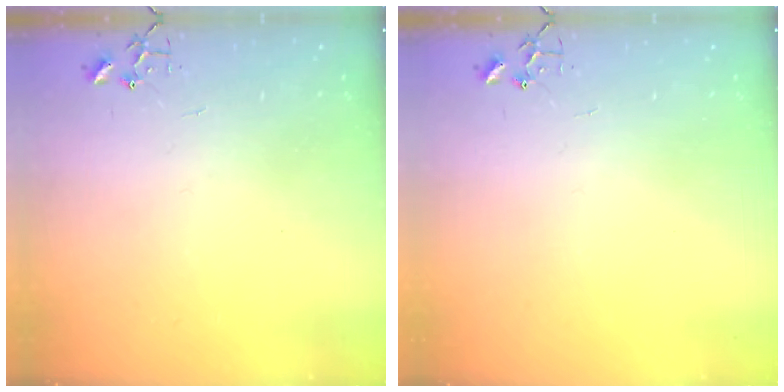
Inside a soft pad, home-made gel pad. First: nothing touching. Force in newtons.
{"total": 0.0}